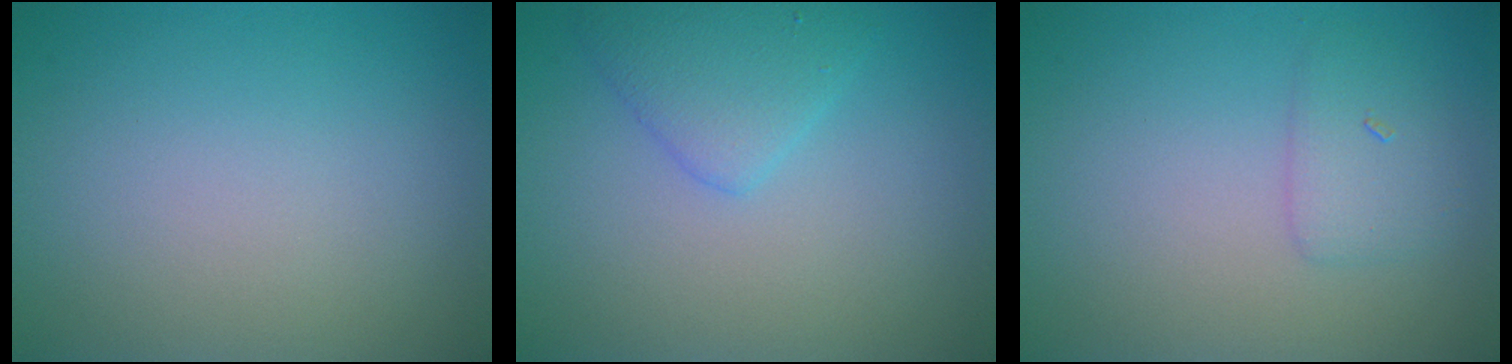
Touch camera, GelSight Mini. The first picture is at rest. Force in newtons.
{"total": 2.7, "press": 2.7, "slide": 0.2}
{"total": 1.8, "press": 1.8, "slide": 0.1}